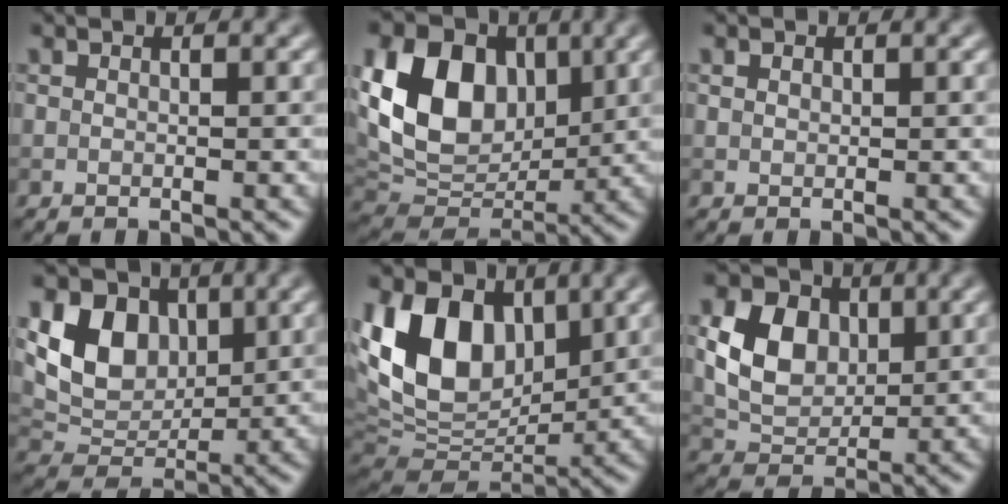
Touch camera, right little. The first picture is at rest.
{"total": 12.0, "force": [2.8, 8.7, 7.8], "torque": [-0.156, 0.008, 0.044]}
{"total": 0.6, "force": [0.3, 0.4, 0.3], "torque": [-0.005, 0.000, 0.006]}
{"total": 7.0, "force": [2.0, 5.2, 4.3], "torque": [-0.079, -0.004, 0.036]}
{"total": 12.8, "force": [3.7, 8.6, 8.8], "torque": [-0.185, 0.008, 0.061]}
{"total": 6.1, "force": [1.3, 4.6, 3.9], "torque": [-0.080, 0.000, 0.024]}